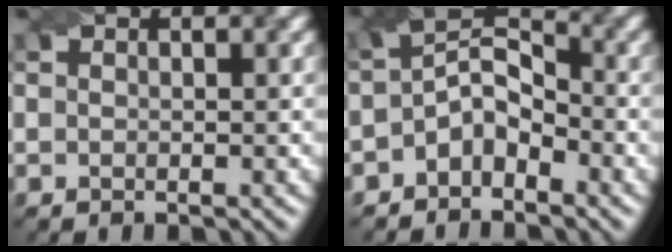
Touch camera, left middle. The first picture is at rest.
{"total": 4.0, "force": [-1.8, 2.4, 2.6], "torque": [-0.045, 0.008, -0.038]}